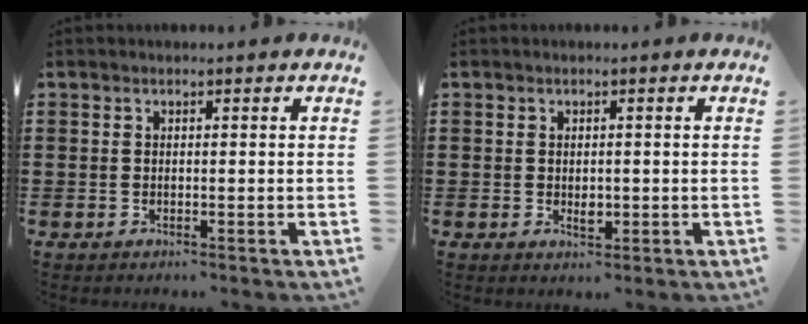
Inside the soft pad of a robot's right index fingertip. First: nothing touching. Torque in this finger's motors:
{"motor_torque": [0.69, 0.17, 0.03, 0.06]}